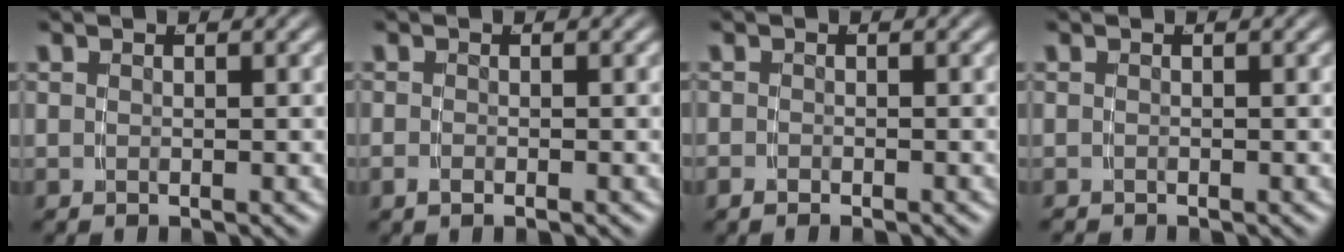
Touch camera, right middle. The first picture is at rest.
{"total": 0.9, "force": [-0.6, 0.3, 0.5], "torque": [-0.013, -0.002, -0.011]}
{"total": 0.8, "force": [-0.7, 0.2, 0.2], "torque": [-0.008, -0.004, -0.013]}
{"total": 0.5, "force": [-0.5, -0.1, -0.1], "torque": [-0.001, -0.007, -0.006]}